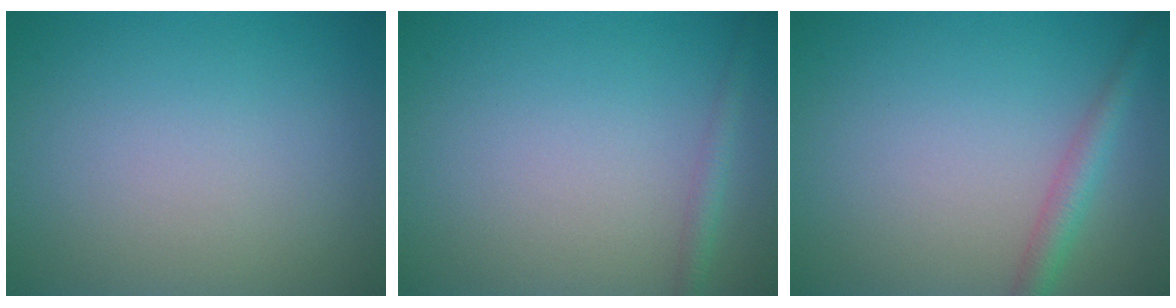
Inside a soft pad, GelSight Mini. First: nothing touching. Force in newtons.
{"total": 1.3, "press": 1.3, "slide": 0.1}
{"total": 2.4, "press": 2.4, "slide": 0.1}